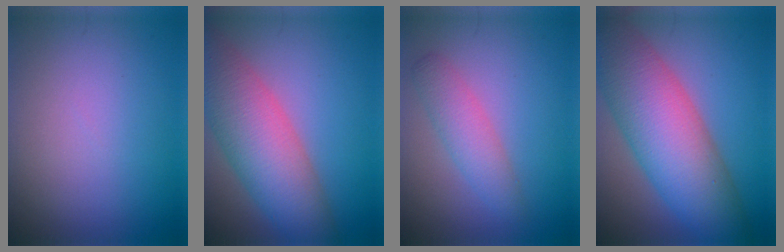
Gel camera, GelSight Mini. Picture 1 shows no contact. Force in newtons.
{"total": 8.6, "press": 8.6, "slide": 0.3}
{"total": 2.9, "press": 2.9, "slide": 0.1}
{"total": 11.2, "press": 11.2, "slide": 0.4}